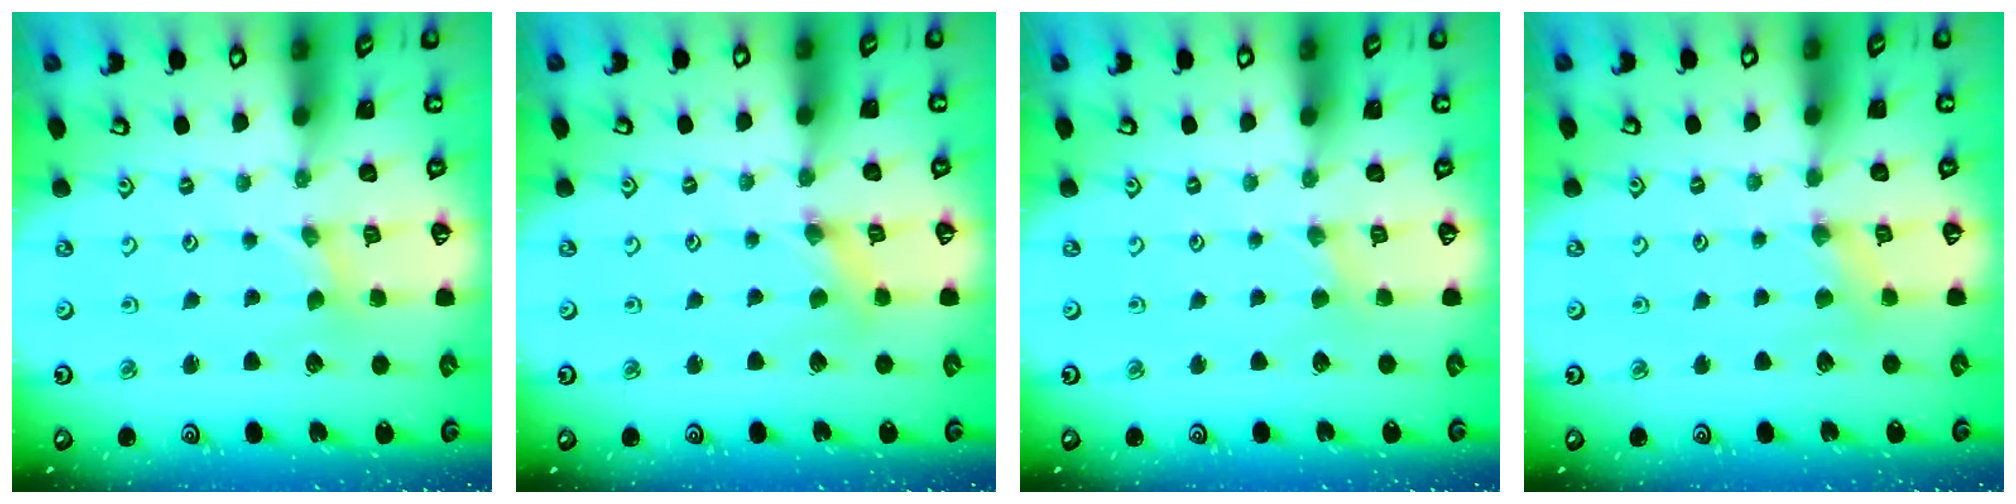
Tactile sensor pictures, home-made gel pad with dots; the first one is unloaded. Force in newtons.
{"total": 2.1, "press": 2.1, "slide": 0.3}
{"total": 1.0, "press": 1.0, "slide": 0.3}
{"total": 3.8, "press": 3.8, "slide": 0.4}